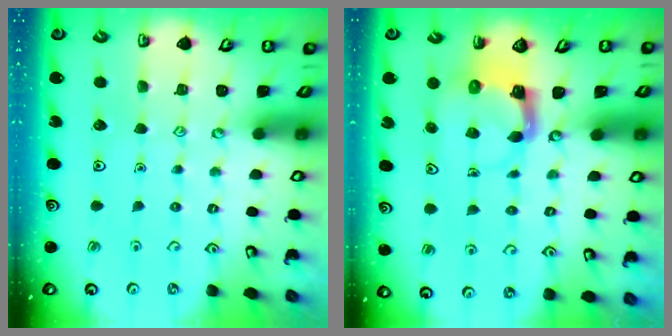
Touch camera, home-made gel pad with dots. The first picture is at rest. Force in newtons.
{"total": 3.9, "press": 3.8, "slide": 0.7}